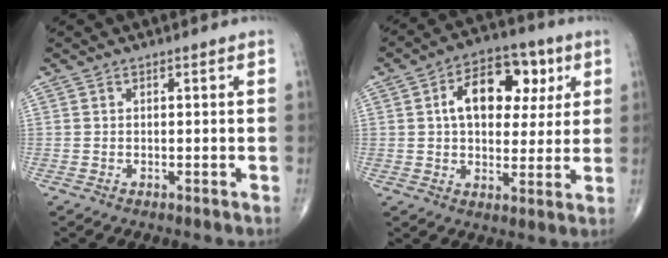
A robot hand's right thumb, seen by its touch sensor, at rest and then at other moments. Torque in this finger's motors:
{"motor_torque": [0.68, 0.91, 1.24, 0.58, 0.08]}